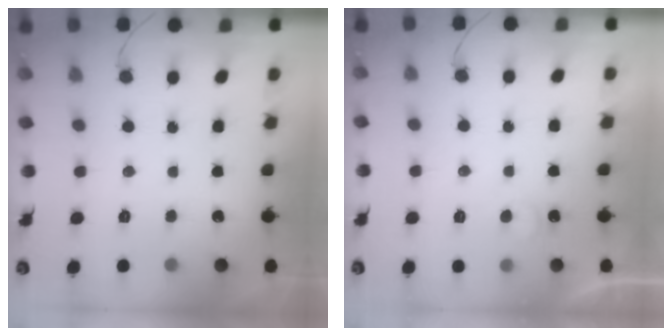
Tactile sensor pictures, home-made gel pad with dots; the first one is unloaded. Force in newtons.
{"total": 4.4, "press": 4.3, "slide": 0.4}